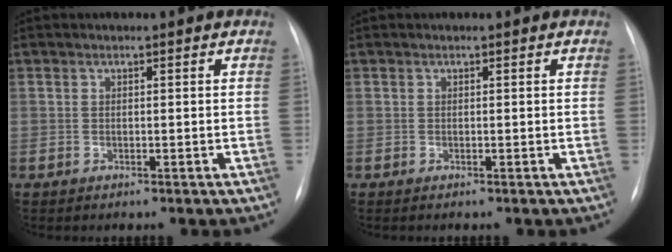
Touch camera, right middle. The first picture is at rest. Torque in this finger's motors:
{"motor_torque": [-0.06, 0.00, -0.01, -0.03]}